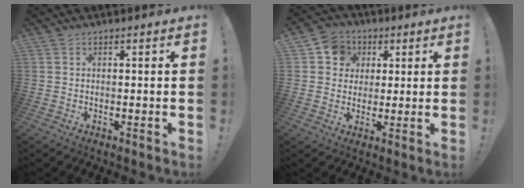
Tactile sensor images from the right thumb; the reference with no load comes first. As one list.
[{"total": 8.2, "force": [1.8, 7.7, 2.2], "torque": [-0.024, -0.002, 0.036]}]